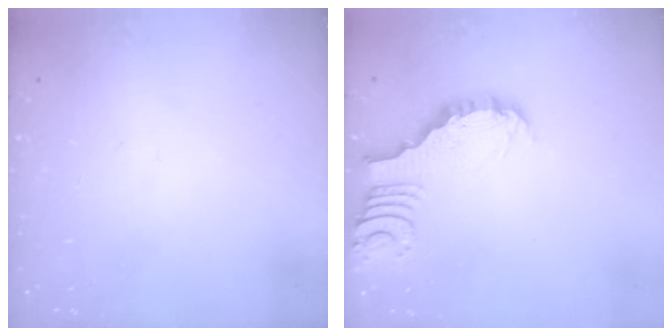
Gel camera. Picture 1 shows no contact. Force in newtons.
{"total": 3.6, "press": 3.5, "slide": 0.4}